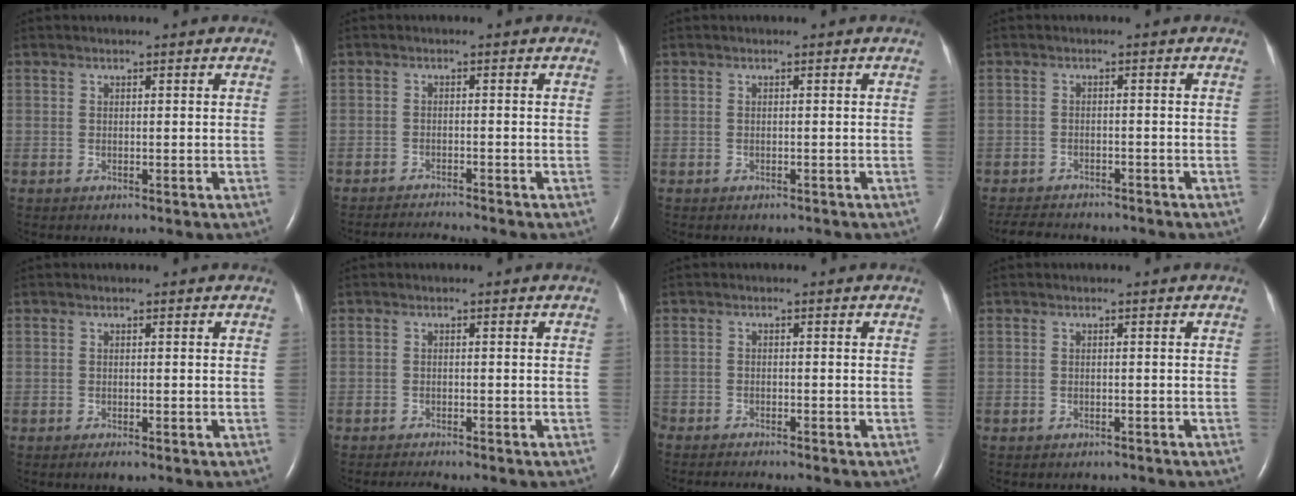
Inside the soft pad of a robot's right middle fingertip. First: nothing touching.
{"total": 4.1, "force": [-3.9, -1.3, 0.4], "torque": [-0.010, -0.019, -0.064]}
{"total": 0.6, "force": [-0.5, 0.3, 0.0], "torque": [-0.004, 0.000, -0.008]}
{"total": 7.4, "force": [-7.0, 1.3, 2.0], "torque": [-0.033, -0.010, -0.107]}
{"total": 0.8, "force": [-0.6, 0.0, 0.6], "torque": [-0.012, -0.002, -0.009]}
{"total": 1.7, "force": [-1.6, 0.5, 0.3], "torque": [-0.006, -0.003, -0.018]}
{"total": 5.3, "force": [-5.0, 0.1, 1.7], "torque": [-0.017, -0.016, -0.080]}
{"total": 1.5, "force": [-1.3, 0.6, 0.1], "torque": [-0.007, -0.001, -0.018]}